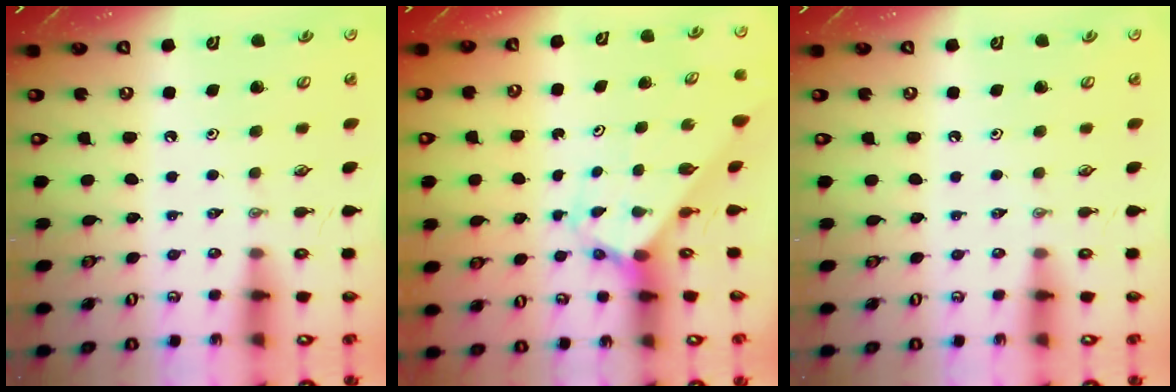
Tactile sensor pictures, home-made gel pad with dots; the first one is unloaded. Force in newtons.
{"total": 2.4, "press": 2.4, "slide": 0.2}
{"total": 0.0}